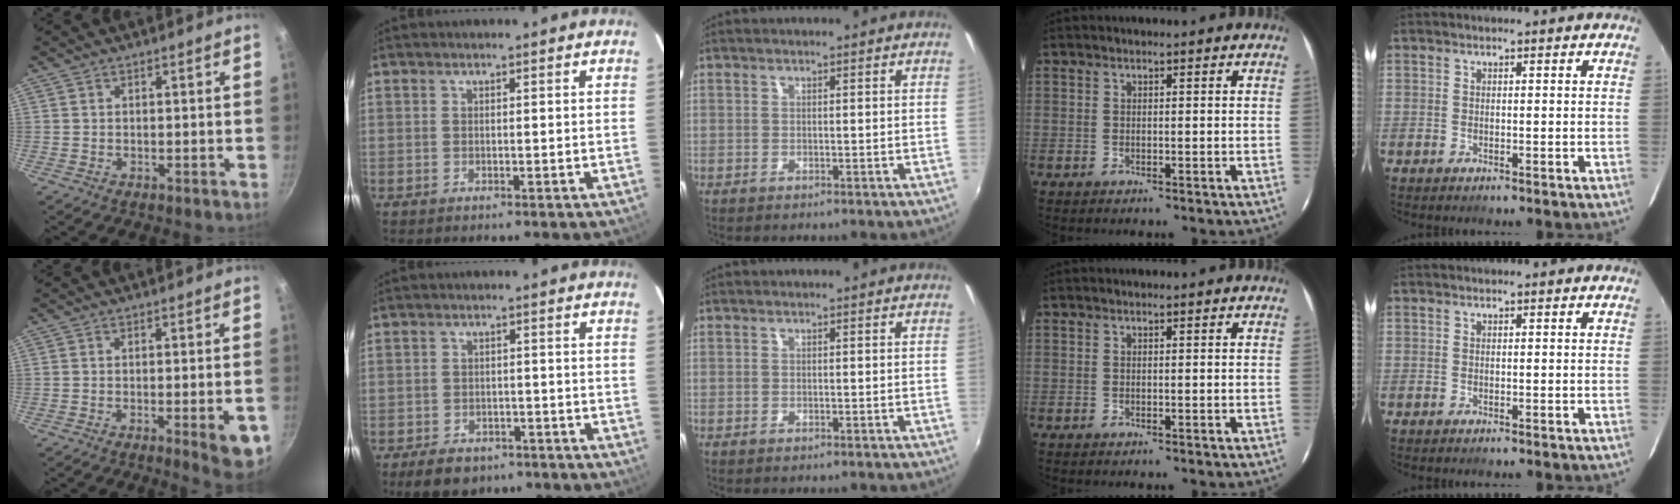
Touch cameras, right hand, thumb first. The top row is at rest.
{"thumb": {"total": 7.7, "force": [-2.9, 1.6, 7.0], "torque": [-0.071, 0.006, -0.035]}, "index": {"total": 7.6, "force": [-5.2, 4.6, 3.0], "torque": [-0.068, 0.004, -0.069]}}